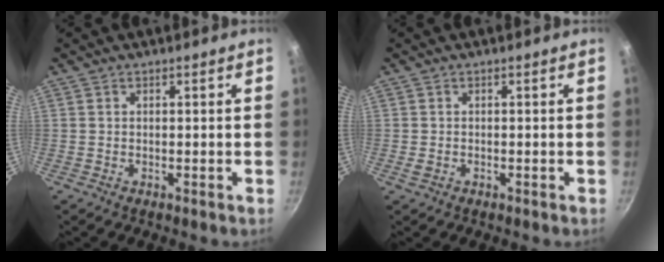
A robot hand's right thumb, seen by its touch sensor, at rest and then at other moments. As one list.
[{"total": 1.1, "force": [-0.4, 0.8, 0.7], "torque": [-0.013, 0.001, -0.008]}]